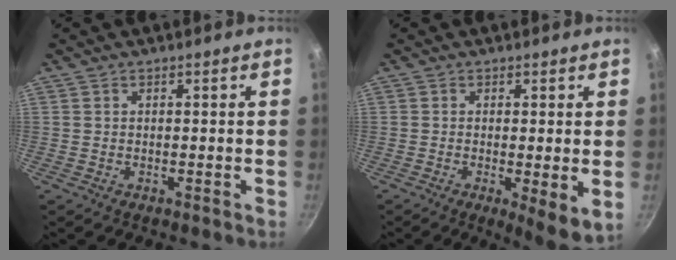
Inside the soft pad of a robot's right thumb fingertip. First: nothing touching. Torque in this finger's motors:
{"motor_torque": [-0.17, 0.45, 0.09, -0.09, 0.06]}